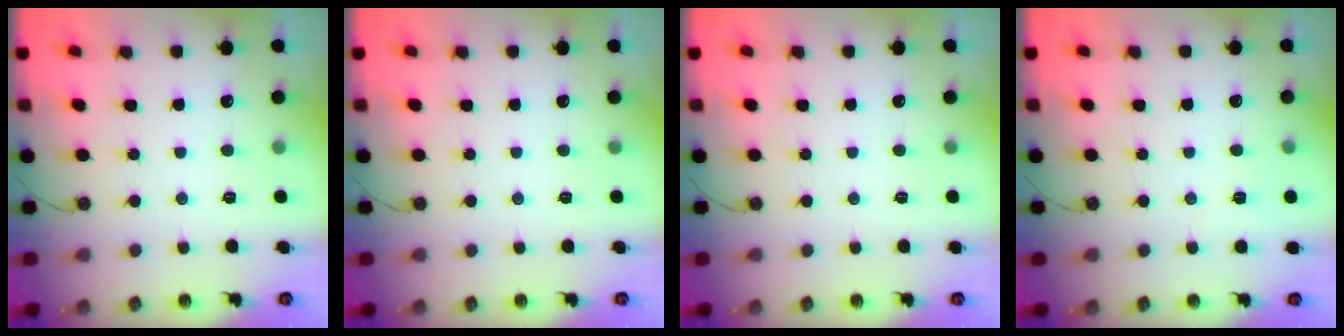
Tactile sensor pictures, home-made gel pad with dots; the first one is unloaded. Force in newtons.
{"total": 0.0}
{"total": 0.0}
{"total": 3.6, "press": 2.7, "slide": 2.4}